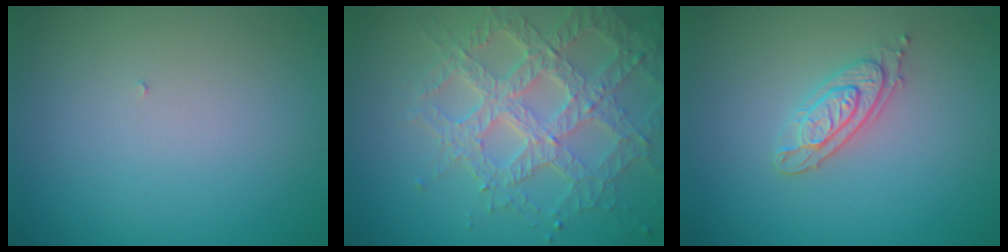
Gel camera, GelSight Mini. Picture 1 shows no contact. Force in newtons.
{"total": 6.9, "press": 5.2, "slide": 4.5}
{"total": 2.6, "press": 2.4, "slide": 1.0}